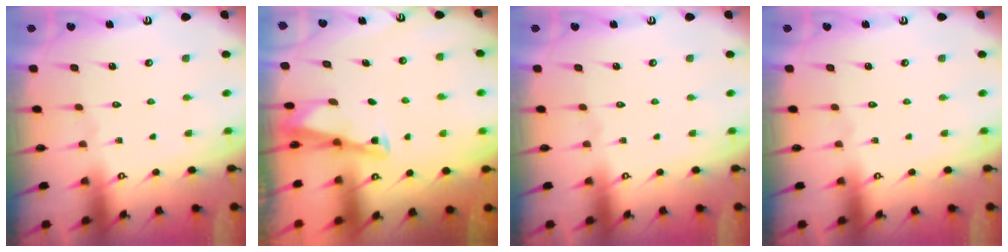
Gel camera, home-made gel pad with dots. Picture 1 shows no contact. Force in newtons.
{"total": 2.9, "press": 2.8, "slide": 0.4}
{"total": 0.0}
{"total": 0.0}